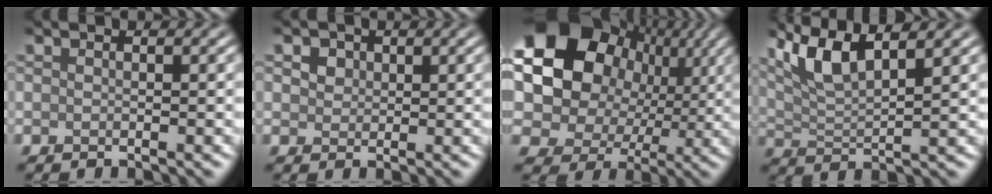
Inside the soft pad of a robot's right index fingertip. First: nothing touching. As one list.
[{"total": 4.0, "force": [2.1, 2.8, 2.0], "torque": [-0.049, 0.011, 0.024]}, {"total": 18.3, "force": [4.4, 15.0, 9.4], "torque": [-0.192, 0.028, 0.071]}, {"total": 5.7, "force": [3.7, 1.4, 4.1], "torque": [-0.080, 0.009, 0.071]}]